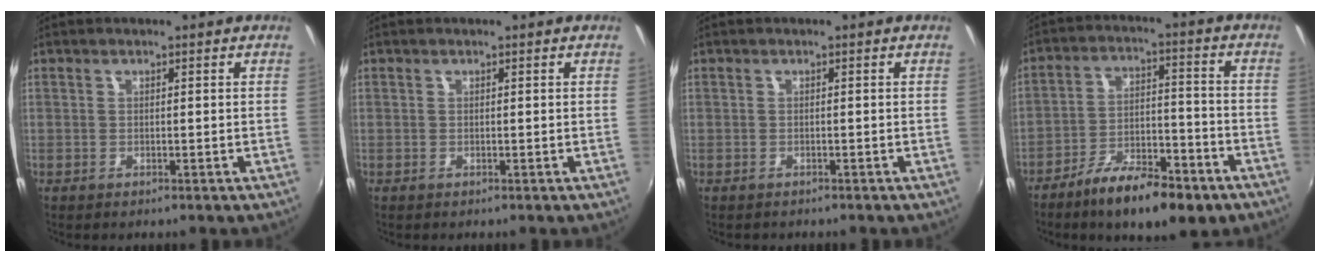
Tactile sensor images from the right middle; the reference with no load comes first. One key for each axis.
{"total": 0.0}
{"total": 0.8, "fx": -0.7, "fy": 0.4, "fz": 0.0, "tx": -0.005, "ty": -0.002, "tz": -0.011}
{"total": 14.8, "fx": -10.1, "fy": 5.1, "fz": 9.6, "tx": -0.173, "ty": -0.007, "tz": -0.155}